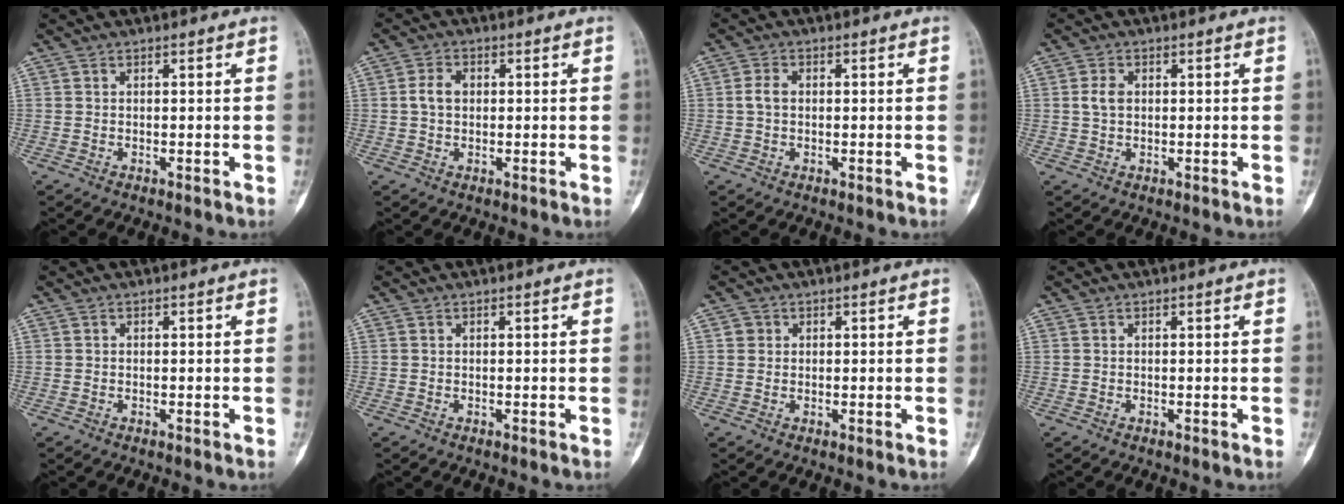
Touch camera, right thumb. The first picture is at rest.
{"total": 3.6, "force": [0.3, 2.6, 2.5], "torque": [-0.048, 0.010, 0.003]}
{"total": 2.5, "force": [0.1, 1.7, 1.8], "torque": [-0.037, 0.006, -0.002]}
{"total": 2.8, "force": [0.4, 2.0, 2.0], "torque": [-0.038, 0.004, 0.006]}
{"total": 0.0}
{"total": 0.0}
{"total": 1.5, "force": [0.3, 1.4, 0.3], "torque": [0.004, 0.002, 0.003]}
{"total": 0.0}